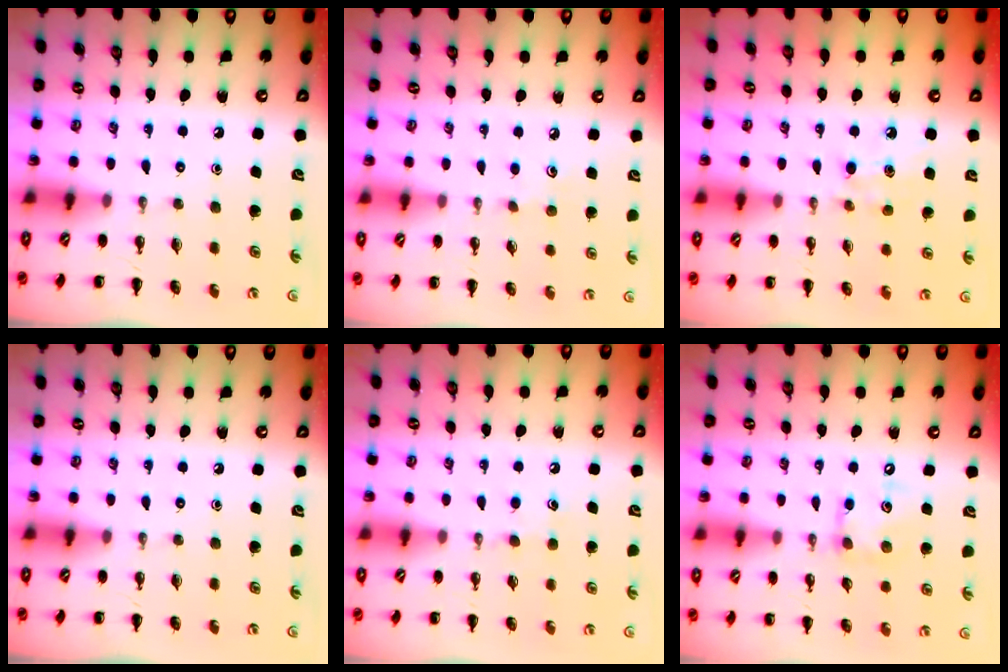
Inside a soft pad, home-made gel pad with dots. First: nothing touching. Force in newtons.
{"total": 5.6, "press": 5.4, "slide": 1.5}
{"total": 5.1, "press": 4.9, "slide": 1.4}
{"total": 0.0}
{"total": 5.7, "press": 5.4, "slide": 1.7}
{"total": 9.8, "press": 9.7, "slide": 1.4}